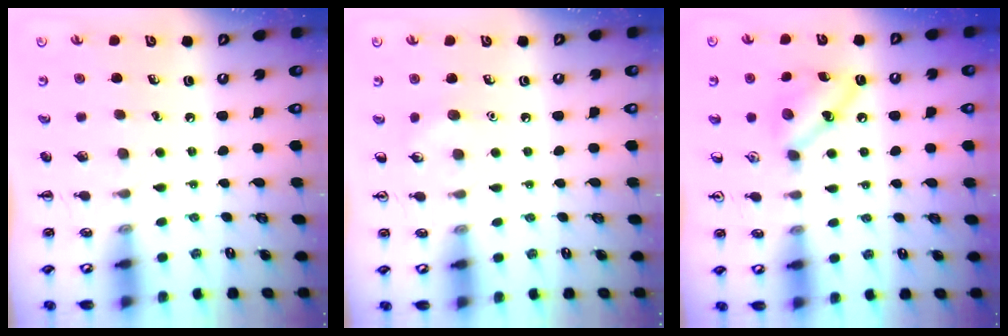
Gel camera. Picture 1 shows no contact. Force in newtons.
{"total": 3.9, "press": 3.8, "slide": 1.0}
{"total": 7.4, "press": 7.2, "slide": 1.5}